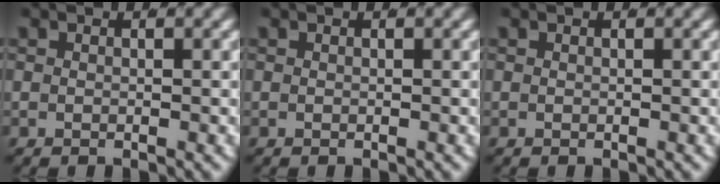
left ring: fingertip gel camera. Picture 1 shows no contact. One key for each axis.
{"total": 0.0}
{"total": 0.0}